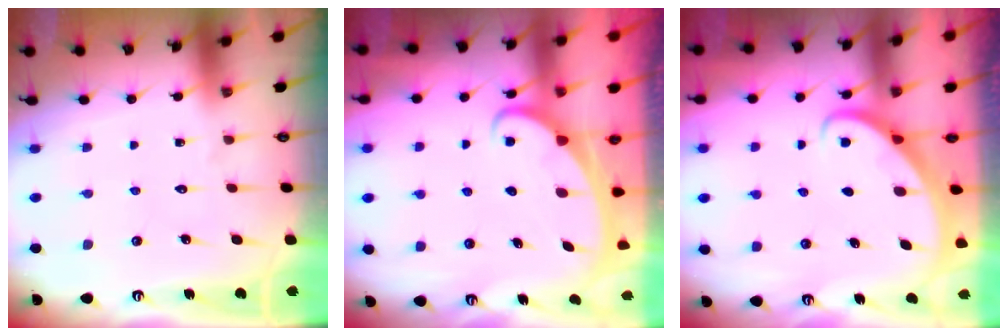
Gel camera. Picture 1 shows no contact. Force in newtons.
{"total": 2.4, "press": 2.3, "slide": 0.3}
{"total": 2.7, "press": 2.7, "slide": 0.2}